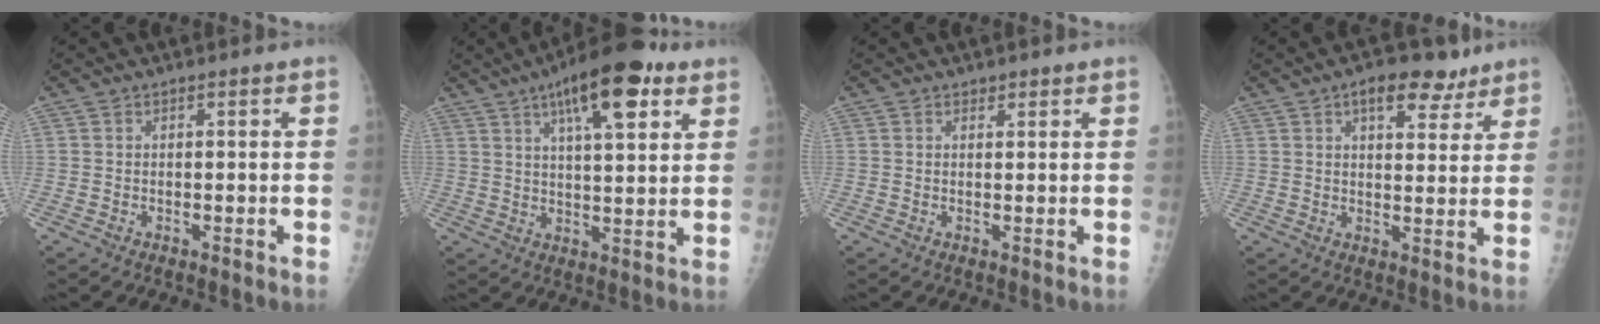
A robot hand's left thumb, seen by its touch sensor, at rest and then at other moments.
{"total": 15.6, "force": [8.1, 5.0, 12.4], "torque": [-0.168, -0.018, 0.122]}
{"total": 1.1, "force": [0.9, 0.6, 0.3], "torque": [0.004, -0.006, 0.012]}
{"total": 8.9, "force": [5.5, 4.3, 5.5], "torque": [-0.052, -0.021, 0.076]}